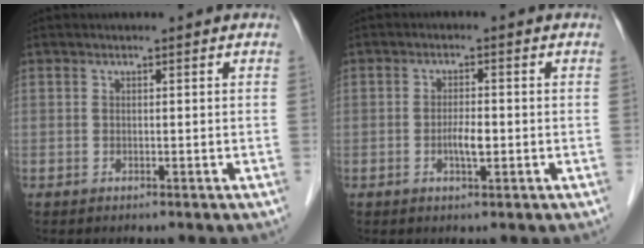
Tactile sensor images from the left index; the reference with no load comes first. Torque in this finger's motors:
{"motor_torque": [0.18, 0.16, 0.10, 0.05]}